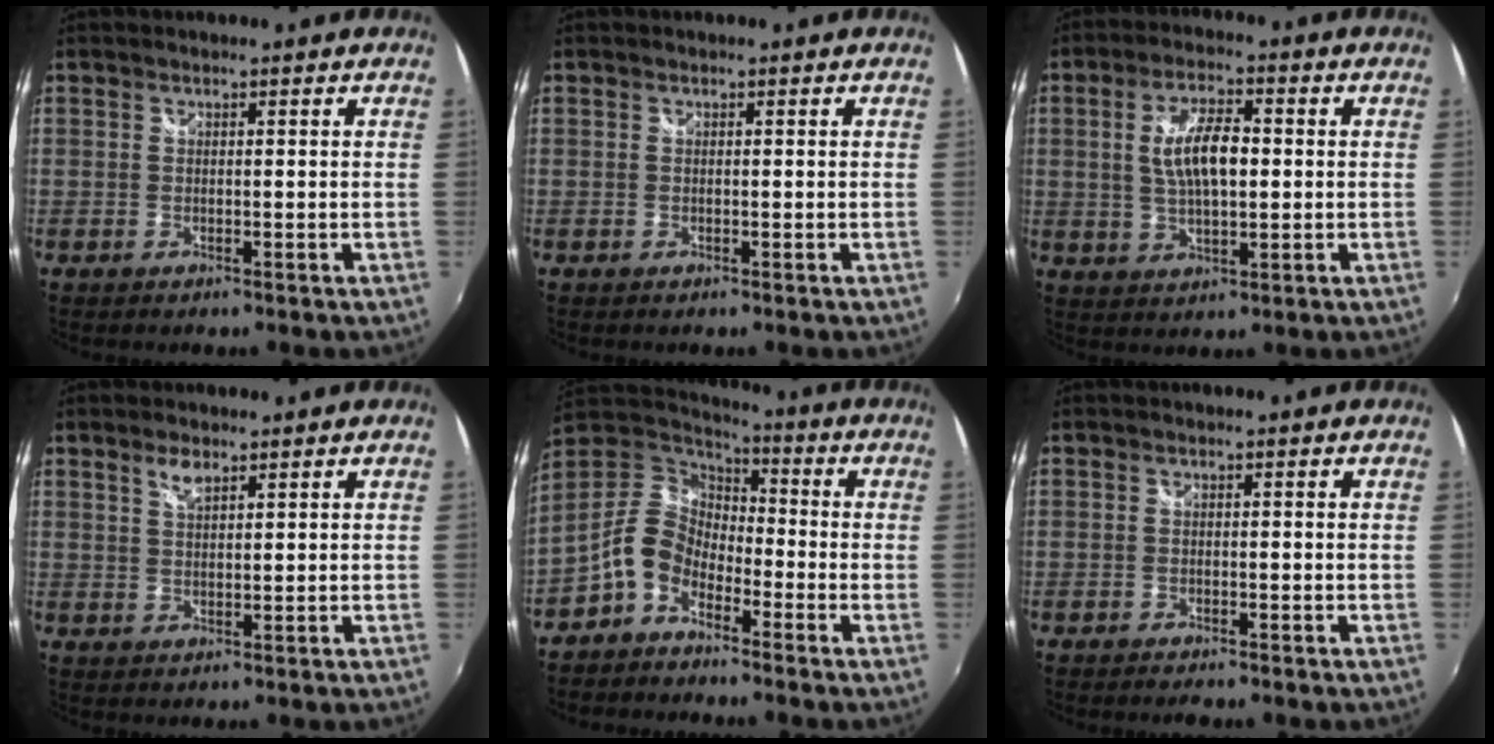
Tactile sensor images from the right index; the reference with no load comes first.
{"total": 0.0}
{"total": 8.9, "force": [0.8, 3.5, 8.1], "torque": [-0.153, 0.007, 0.017]}
{"total": 2.7, "force": [1.8, 1.0, 1.7], "torque": [-0.029, 0.002, 0.032]}
{"total": 9.9, "force": [-5.3, 6.4, 5.3], "torque": [-0.111, 0.026, -0.113]}
{"total": 1.9, "force": [-1.6, 0.6, 0.8], "torque": [-0.023, -0.010, -0.029]}